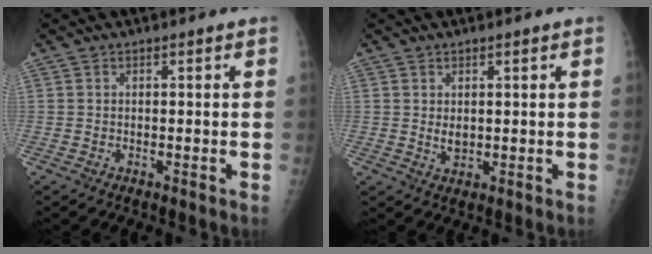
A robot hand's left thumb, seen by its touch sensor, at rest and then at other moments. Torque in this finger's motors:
{"motor_torque": [0.41, 0.51, 0.33, -0.21, 0.00]}